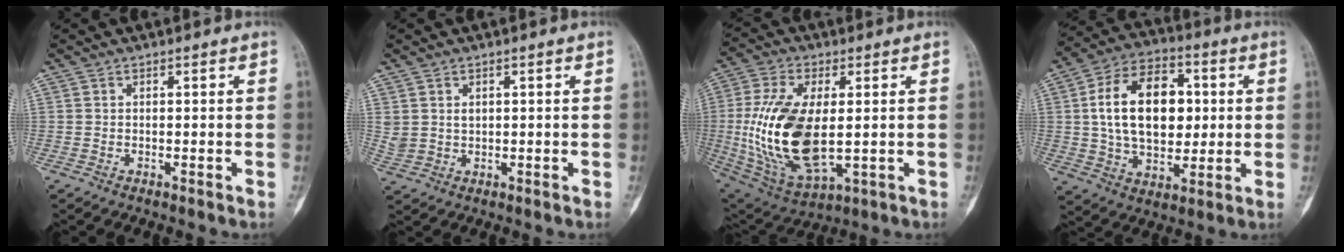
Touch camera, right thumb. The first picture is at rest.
{"total": 3.2, "force": [1.2, 2.5, 1.6], "torque": [-0.026, -0.004, 0.033]}
{"total": 20.2, "force": [-0.1, 10.1, 17.5], "torque": [-0.357, -0.013, 0.015]}
{"total": 18.8, "force": [2.6, 12.1, 14.2], "torque": [-0.209, 0.008, 0.045]}